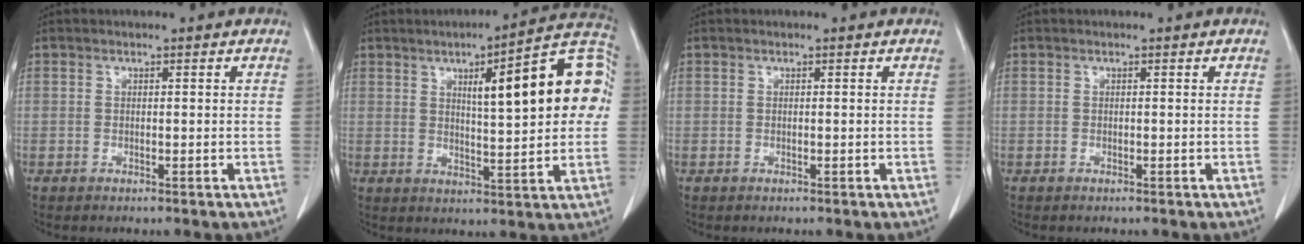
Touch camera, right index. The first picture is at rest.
{"total": 15.9, "force": [3.3, 3.0, 15.3], "torque": [-0.198, 0.034, 0.041]}
{"total": 0.0}
{"total": 0.0}